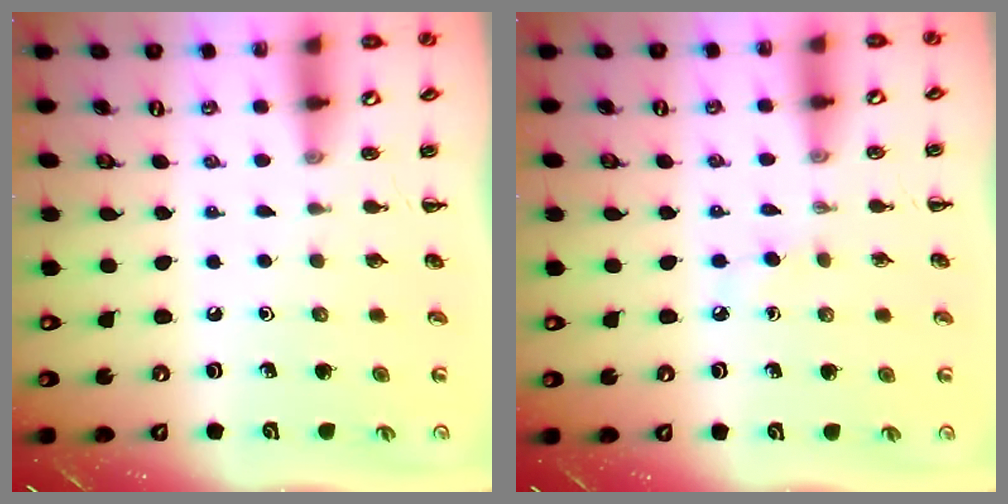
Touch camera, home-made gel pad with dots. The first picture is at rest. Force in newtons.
{"total": 2.4, "press": 2.2, "slide": 1.0}